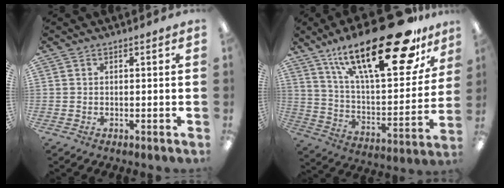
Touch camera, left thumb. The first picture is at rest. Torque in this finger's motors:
{"motor_torque": [0.56, 0.68, 1.79, -0.98, 0.55]}